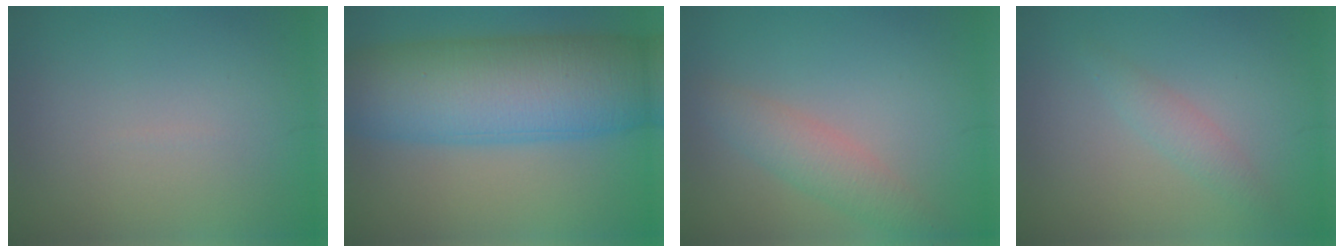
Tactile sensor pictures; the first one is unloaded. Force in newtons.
{"total": 12.6, "press": 12.6, "slide": 0.2}
{"total": 2.9, "press": 2.9, "slide": 0.1}
{"total": 1.6, "press": 1.6, "slide": 0.2}